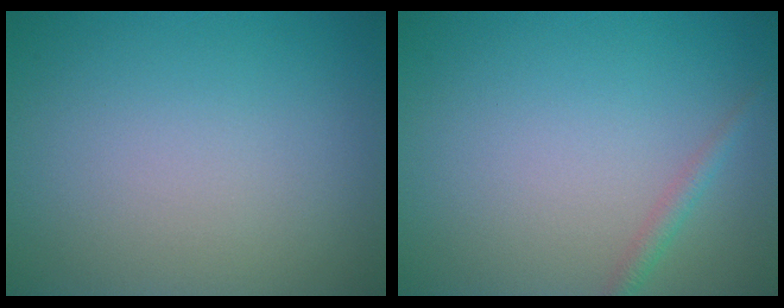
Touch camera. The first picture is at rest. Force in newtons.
{"total": 1.2, "press": 1.2, "slide": 0.1}